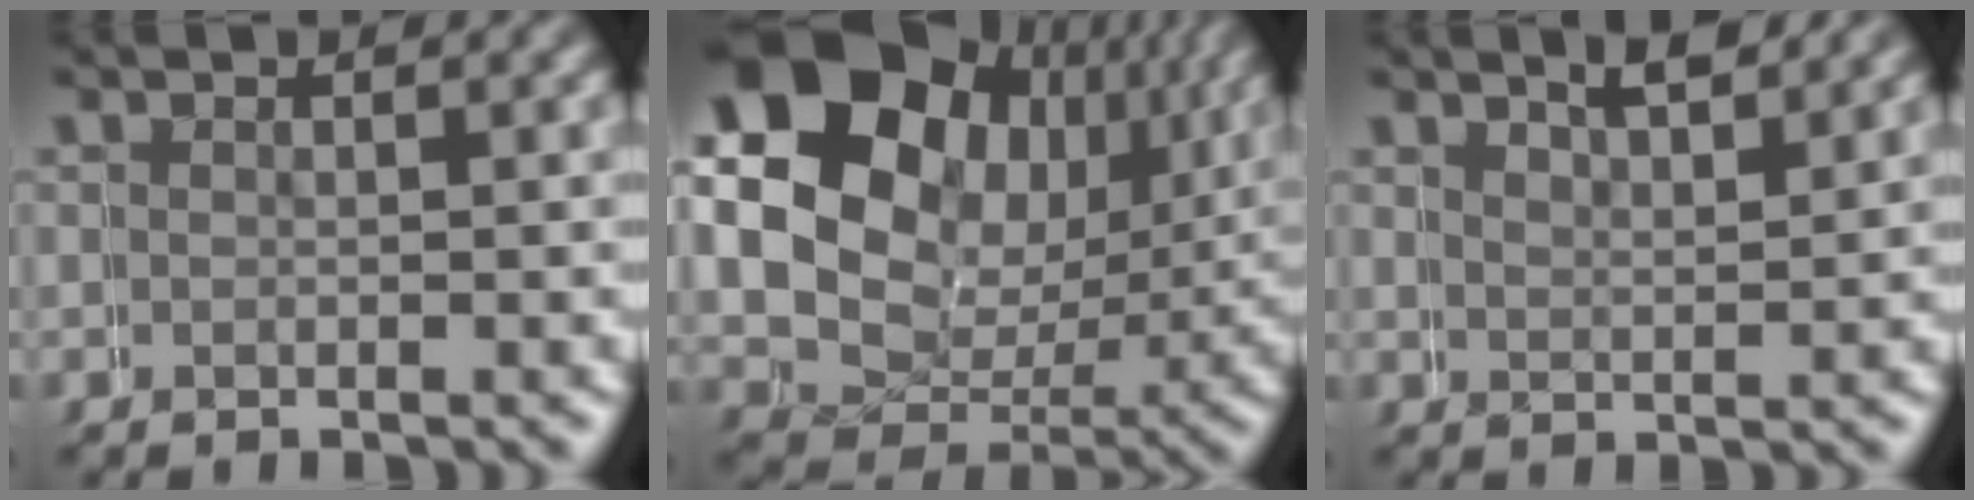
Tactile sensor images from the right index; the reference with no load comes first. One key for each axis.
{"total": 18.8, "fx": 5.3, "fy": 15.2, "fz": 9.7, "tx": -0.186, "ty": -0.013, "tz": 0.080}
{"total": 3.0, "fx": 2.8, "fy": -1.0, "fz": 0.3, "tx": 0.000, "ty": 0.006, "tz": 0.050}